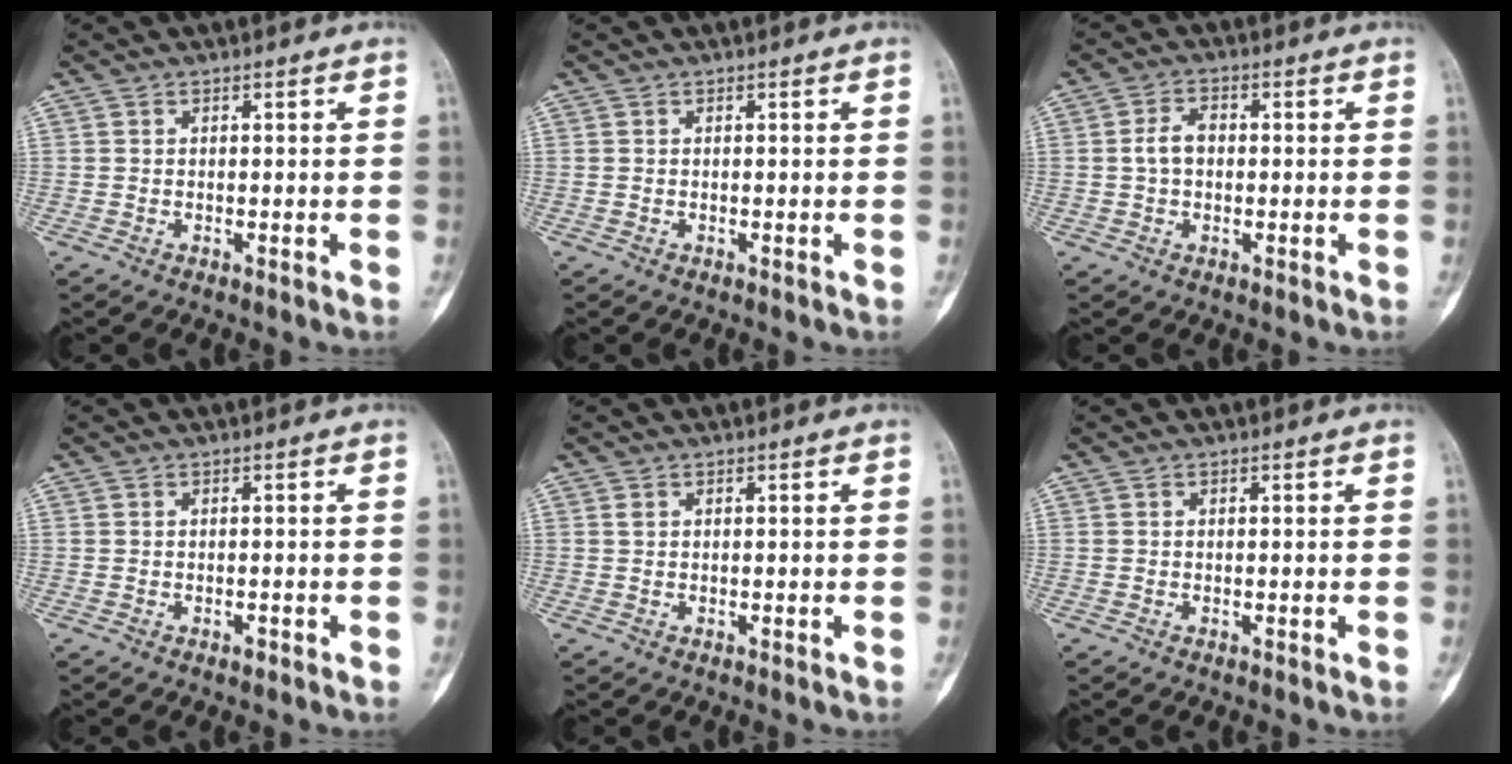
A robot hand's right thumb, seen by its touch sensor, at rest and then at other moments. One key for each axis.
{"total": 0.0}
{"total": 4.1, "fx": 0.0, "fy": 2.7, "fz": 3.0, "tx": -0.055, "ty": 0.014, "tz": -0.005}
{"total": 0.7, "fx": -0.4, "fy": 0.3, "fz": 0.4, "tx": -0.001, "ty": 0.003, "tz": -0.007}
{"total": 0.6, "fx": 0.3, "fy": 0.4, "fz": 0.3, "tx": -0.005, "ty": 0.004, "tz": 0.006}
{"total": 0.0}